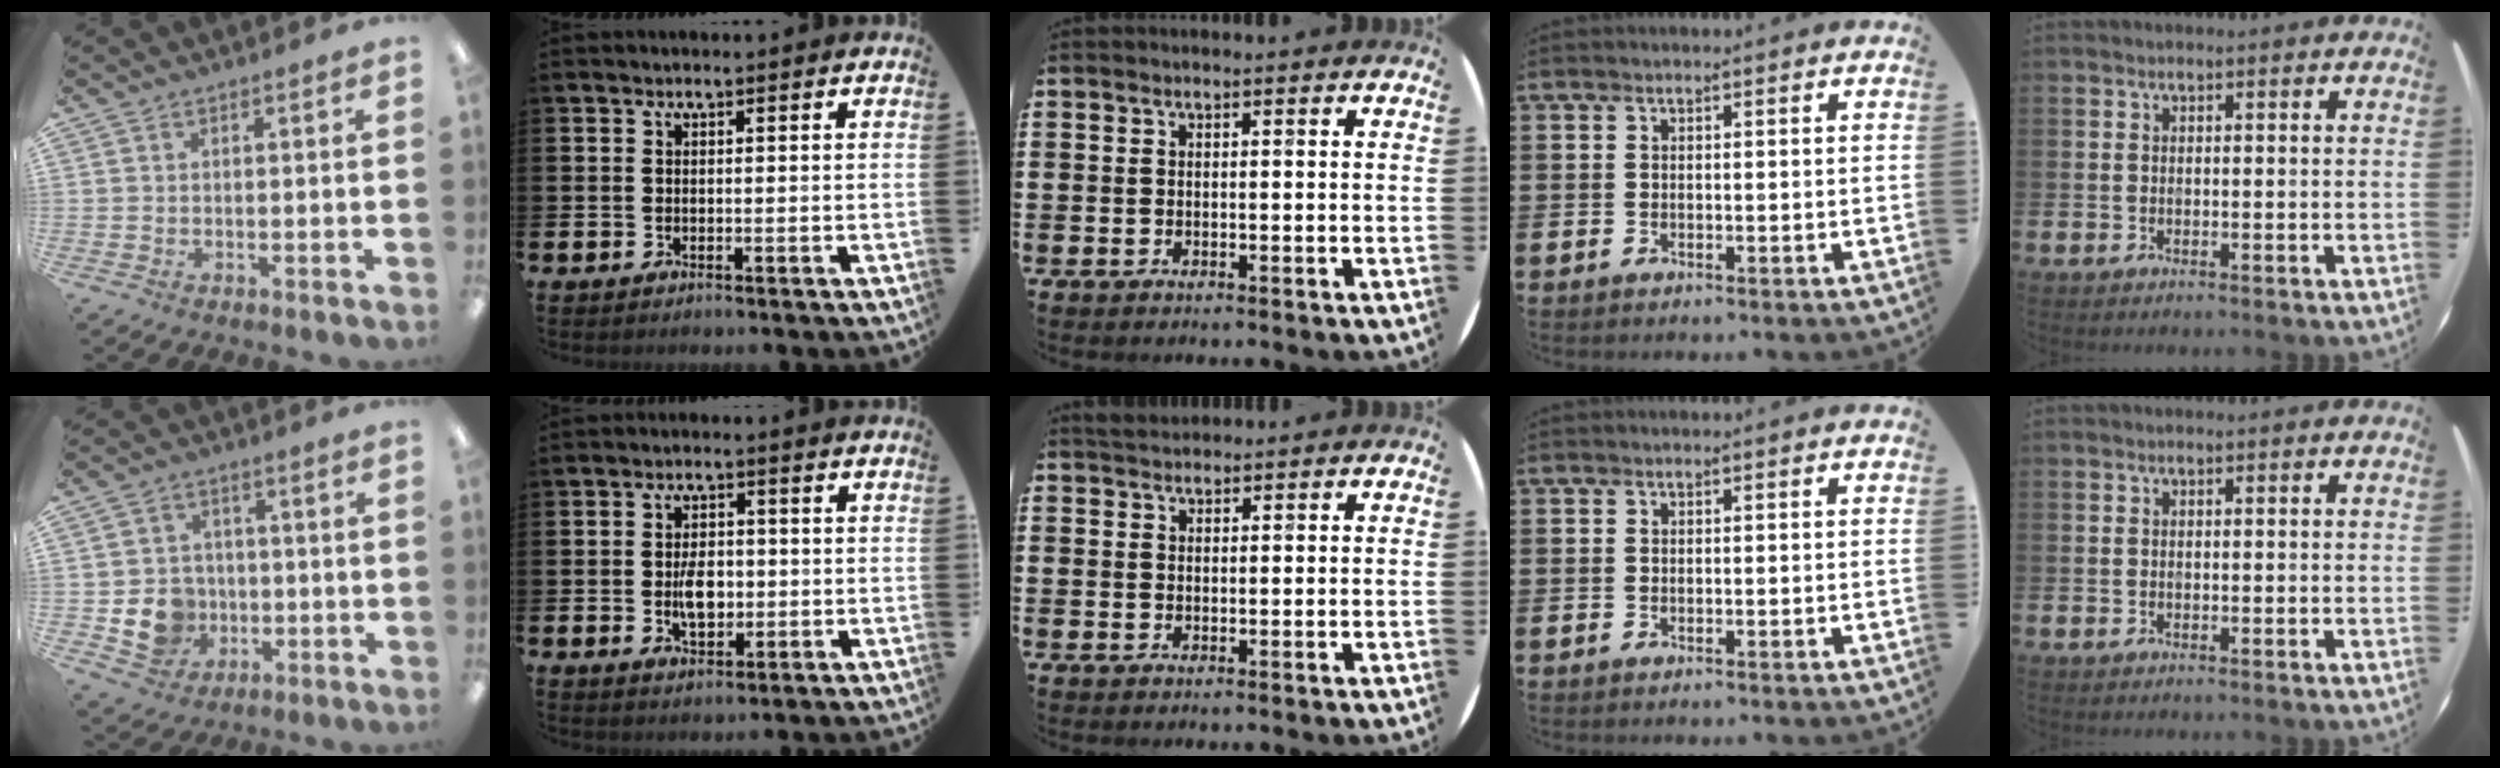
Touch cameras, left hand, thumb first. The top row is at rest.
{"thumb": {"total": 8.9, "force": [-2.1, 8.0, 3.2], "torque": [-0.073, 0.014, -0.030]}, "index": {"total": 4.6, "force": [-0.4, 2.7, 3.7], "torque": [-0.055, 0.000, -0.010]}, "middle": {"total": 1.6, "force": [1.6, 0.4, 0.2], "torque": [-0.007, 0.004, 0.030]}}